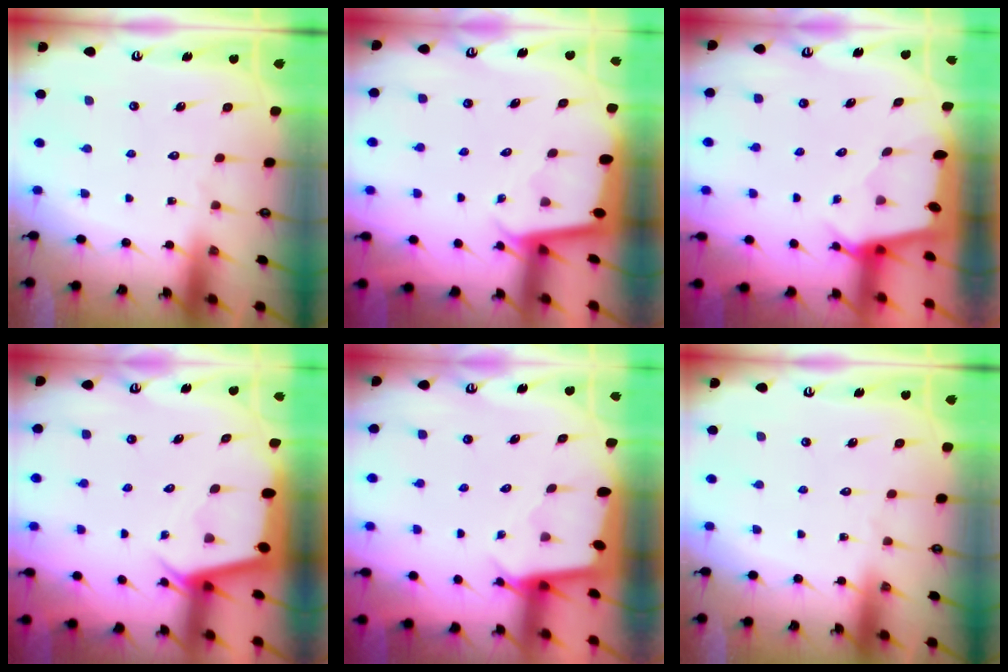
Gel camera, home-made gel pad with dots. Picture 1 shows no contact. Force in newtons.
{"total": 1.8, "press": 1.8, "slide": 0.0}
{"total": 3.4, "press": 3.4, "slide": 0.3}
{"total": 2.4, "press": 2.4, "slide": 0.2}
{"total": 2.4, "press": 2.4, "slide": 0.1}
{"total": 0.0}